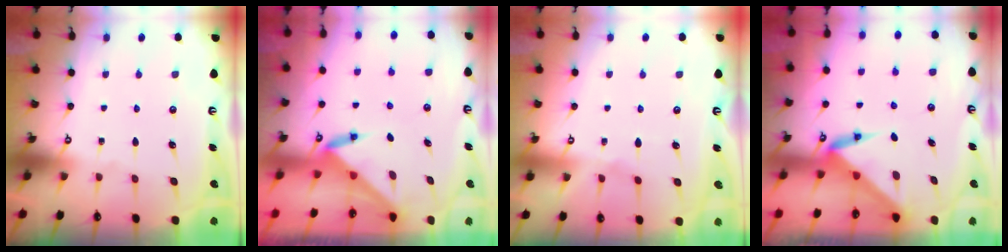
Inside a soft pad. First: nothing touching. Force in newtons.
{"total": 3.5, "press": 3.5, "slide": 0.3}
{"total": 2.8, "press": 2.8, "slide": 0.5}
{"total": 3.5, "press": 3.5, "slide": 0.1}